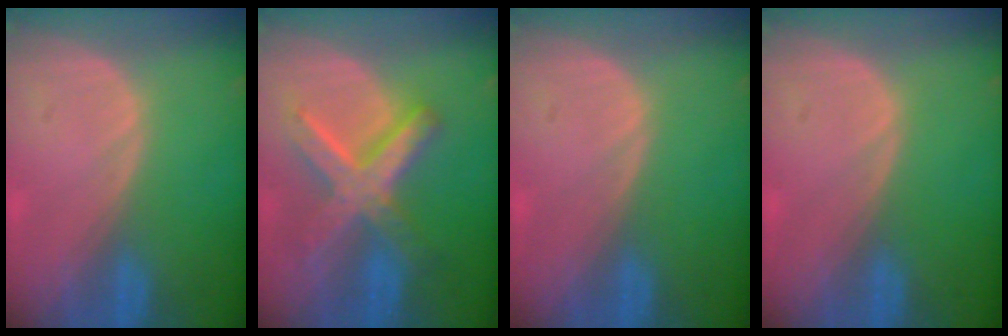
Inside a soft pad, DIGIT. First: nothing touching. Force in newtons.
{"total": 8.8, "press": 8.8, "slide": 0.7}
{"total": 0.0}
{"total": 0.0}